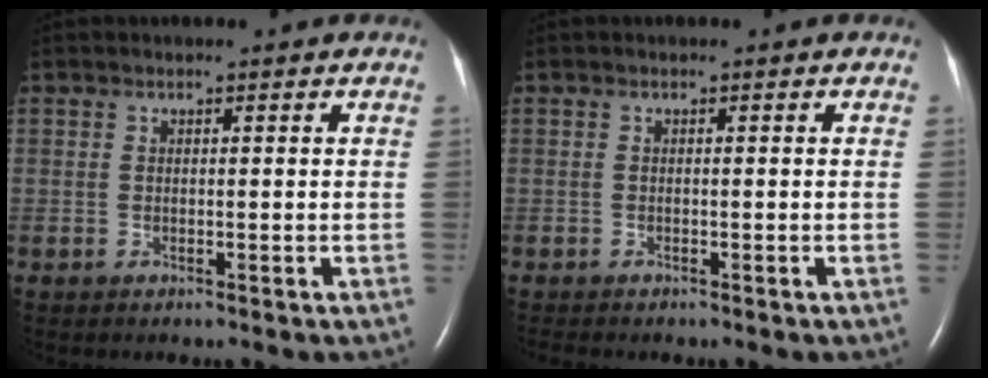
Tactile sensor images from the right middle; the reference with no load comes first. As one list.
[{"total": 1.3, "force": [-1.2, 0.3, 0.6], "torque": [-0.011, -0.004, -0.014]}]